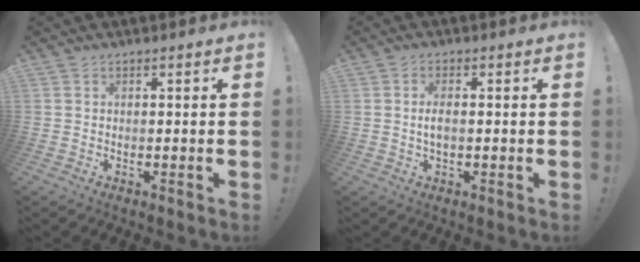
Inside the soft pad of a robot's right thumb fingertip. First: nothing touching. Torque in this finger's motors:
{"motor_torque": [-0.11, -0.14, 0.31, 0.12, 0.04]}